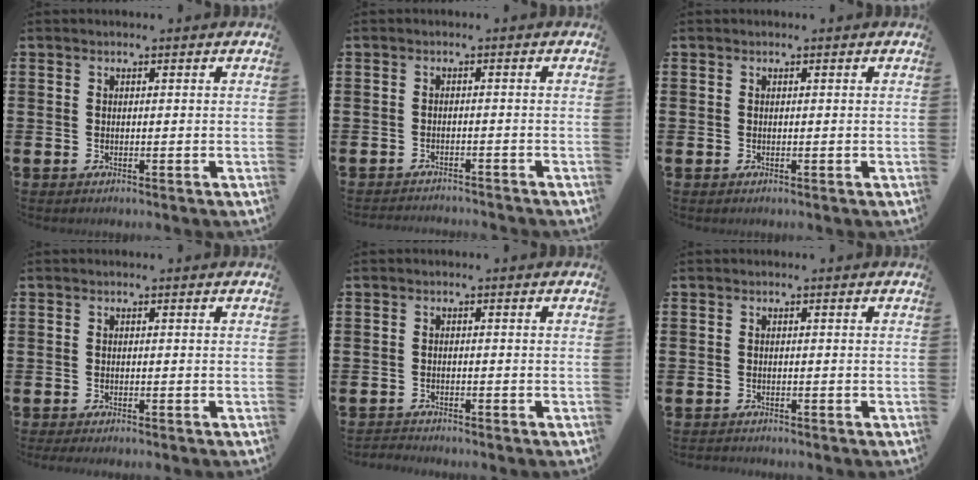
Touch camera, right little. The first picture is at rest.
{"total": 1.4, "force": [-1.4, -0.1, -0.1], "torque": [-0.002, 0.004, -0.029]}
{"total": 0.0}
{"total": 0.6, "force": [-0.5, 0.0, 0.4], "torque": [-0.006, -0.003, -0.010]}
{"total": 1.1, "force": [-1.1, 0.0, -0.1], "torque": [-0.002, 0.002, -0.023]}
{"total": 0.5, "force": [-0.5, 0.1, 0.0], "torque": [-0.001, -0.001, -0.011]}